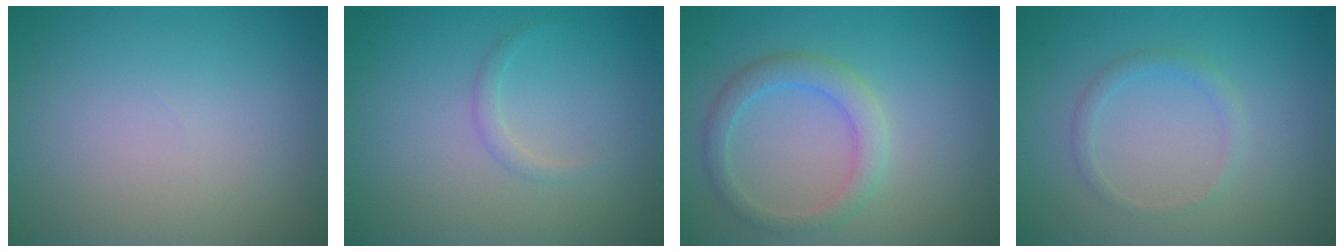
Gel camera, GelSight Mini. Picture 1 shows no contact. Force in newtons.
{"total": 0.9, "press": 0.9, "slide": 0.0}
{"total": 2.7, "press": 2.7, "slide": 0.0}
{"total": 1.2, "press": 1.2, "slide": 0.0}